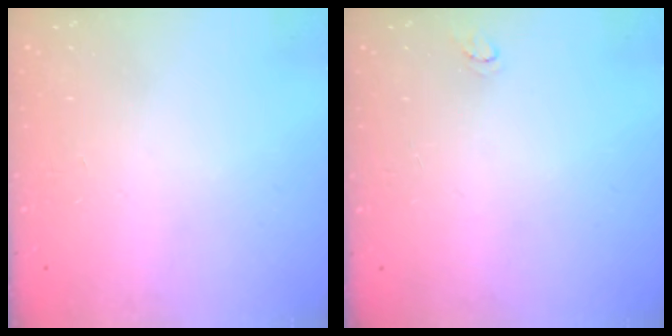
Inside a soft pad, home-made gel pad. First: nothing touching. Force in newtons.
{"total": 3.2, "press": 3.2, "slide": 0.3}